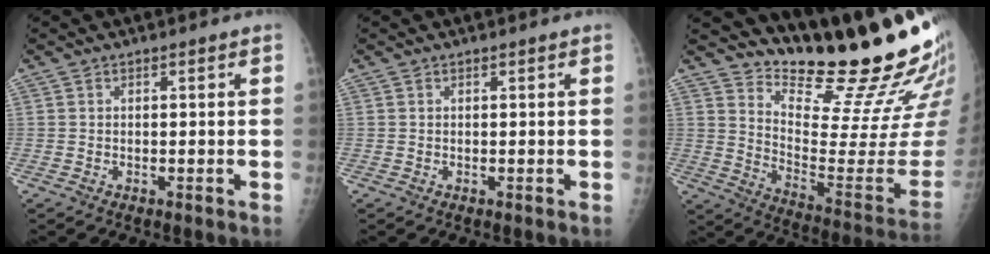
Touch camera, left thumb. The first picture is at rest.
{"total": 0.0}
{"total": 23.1, "force": [20.3, 3.3, 10.6], "torque": [-0.119, -0.182, 0.292]}